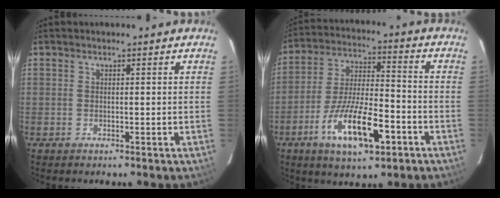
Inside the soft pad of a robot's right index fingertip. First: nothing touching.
{"total": 15.6, "force": [-7.3, 5.1, 12.8], "torque": [-0.249, -0.008, -0.123]}